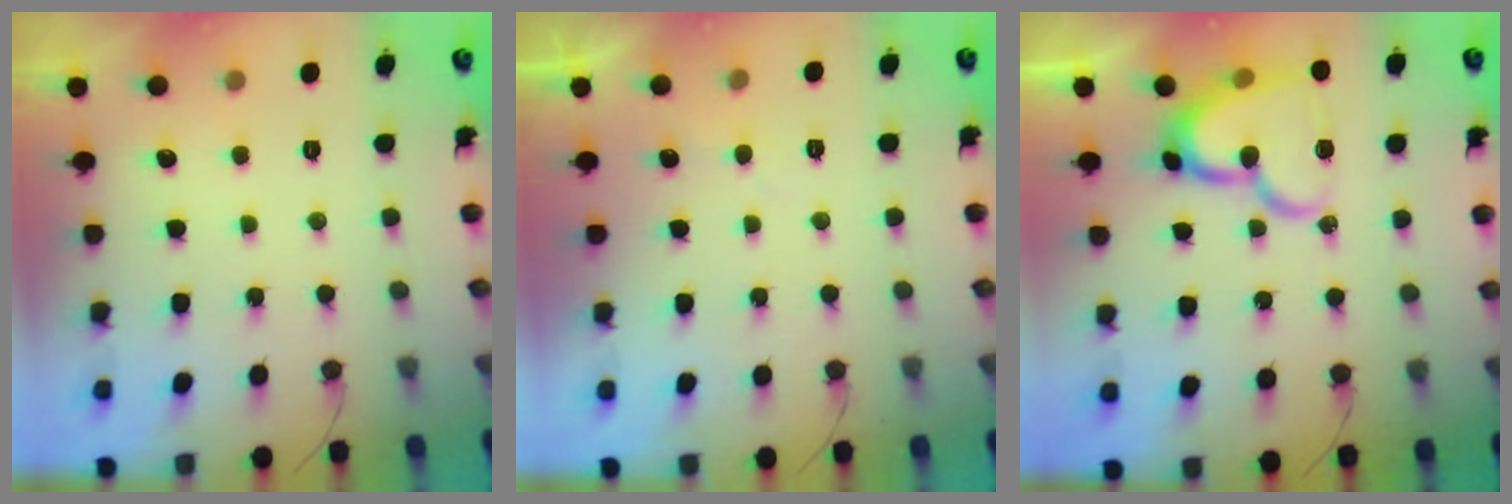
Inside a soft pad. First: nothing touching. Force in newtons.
{"total": 4.7, "press": 4.6, "slide": 0.5}
{"total": 17.0, "press": 17.0, "slide": 1.4}